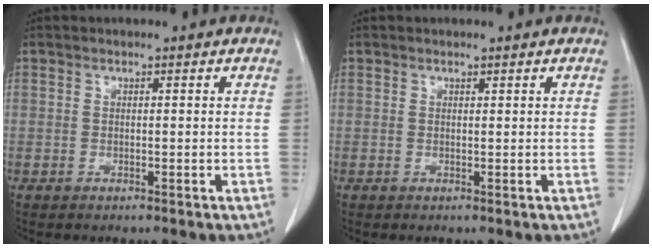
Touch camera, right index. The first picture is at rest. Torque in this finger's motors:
{"motor_torque": [-0.12, 0.17, -0.02, -0.01]}